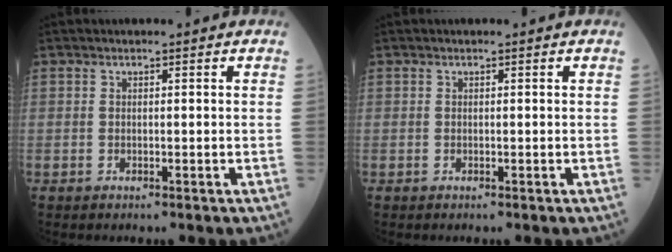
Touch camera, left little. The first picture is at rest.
{"total": 0.0}